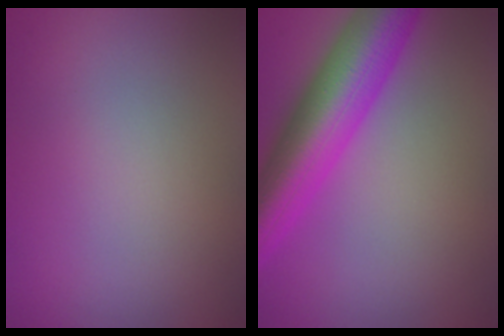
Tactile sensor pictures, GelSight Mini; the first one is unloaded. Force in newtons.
{"total": 9.1, "press": 9.1, "slide": 0.5}